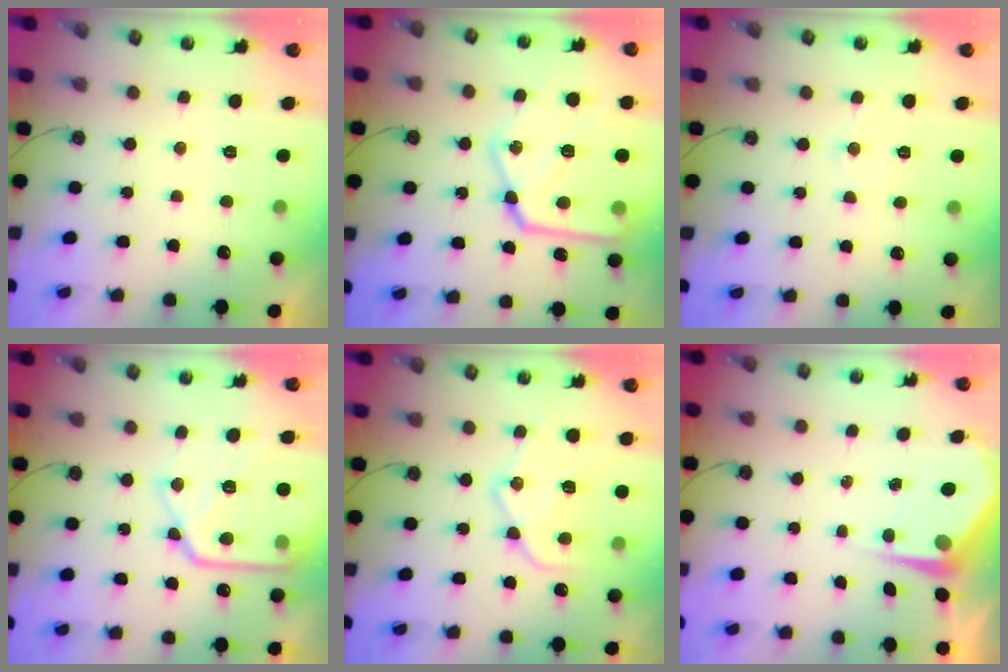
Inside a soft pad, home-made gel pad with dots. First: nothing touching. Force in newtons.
{"total": 23.2, "press": 23.1, "slide": 2.1}
{"total": 5.2, "press": 5.2, "slide": 0.3}
{"total": 16.6, "press": 16.6, "slide": 0.8}
{"total": 15.8, "press": 15.7, "slide": 1.7}
{"total": 4.8, "press": 4.8, "slide": 0.4}